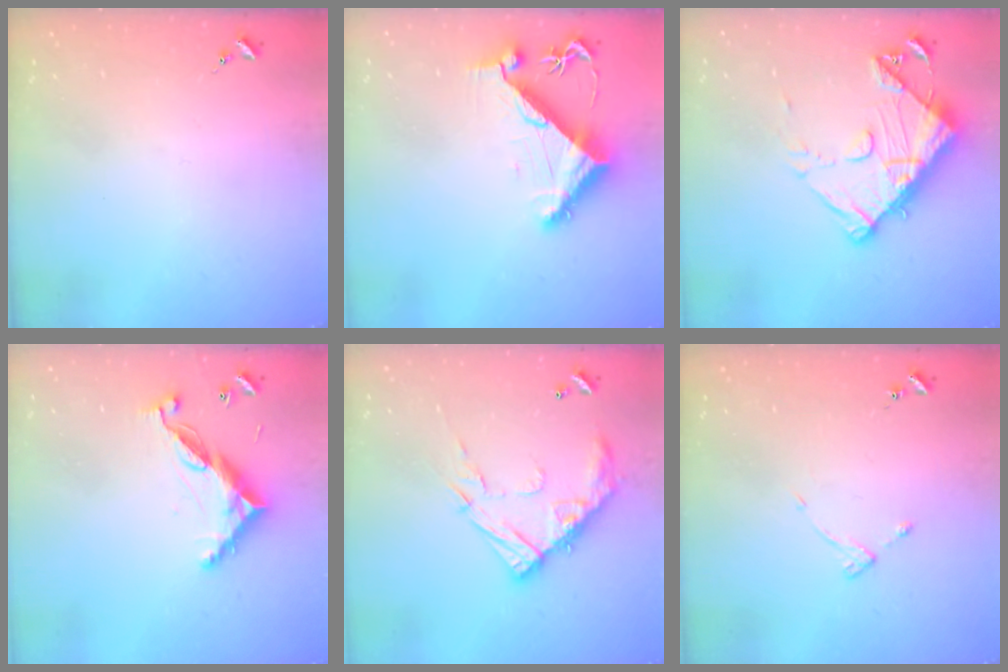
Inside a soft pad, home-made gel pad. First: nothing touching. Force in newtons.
{"total": 8.5, "press": 8.4, "slide": 1.4}
{"total": 13.6, "press": 13.5, "slide": 1.3}
{"total": 9.9, "press": 9.9, "slide": 0.4}
{"total": 15.6, "press": 15.5, "slide": 1.2}
{"total": 4.8, "press": 4.7, "slide": 0.5}